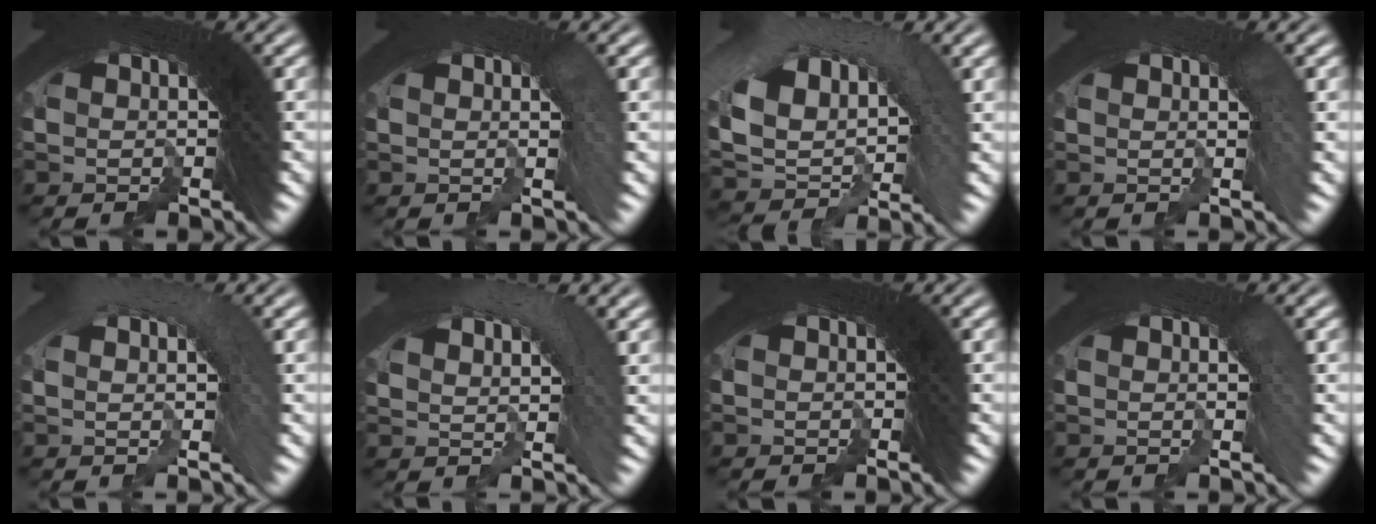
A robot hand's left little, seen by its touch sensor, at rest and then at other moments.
{"total": 1.1, "force": [-1.0, -0.3, 0.0], "torque": [0.004, -0.002, -0.014]}
{"total": 5.7, "force": [-2.9, 4.5, 2.0], "torque": [-0.067, -0.020, -0.037]}
{"total": 1.4, "force": [-1.3, -0.4, -0.3], "torque": [0.007, -0.005, -0.016]}
{"total": 2.6, "force": [-2.5, 0.7, -0.5], "torque": [0.015, 0.001, -0.040]}
{"total": 3.2, "force": [-0.3, 2.4, 2.1], "torque": [-0.035, 0.005, -0.007]}
{"total": 0.0}
{"total": 0.9, "force": [-0.9, -0.2, 0.2], "torque": [0.002, 0.000, -0.012]}